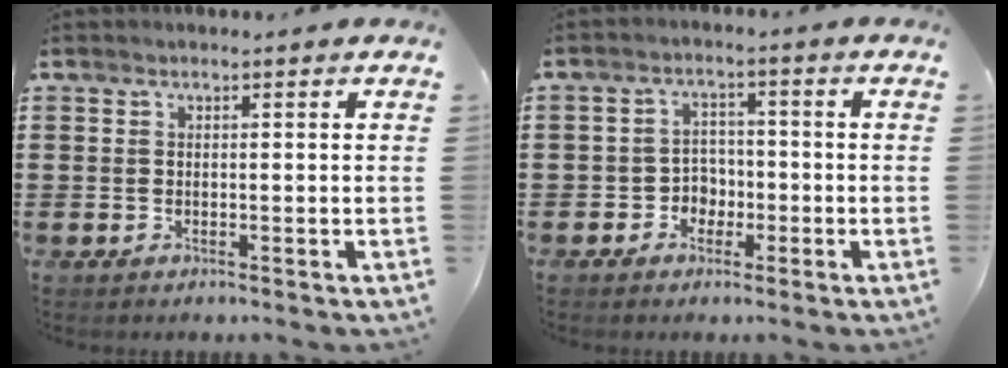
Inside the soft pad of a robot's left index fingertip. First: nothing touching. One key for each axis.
{"total": 3.3, "fx": -1.9, "fy": 2.5, "fz": 1.1, "tx": -0.030, "ty": 0.006, "tz": -0.042}